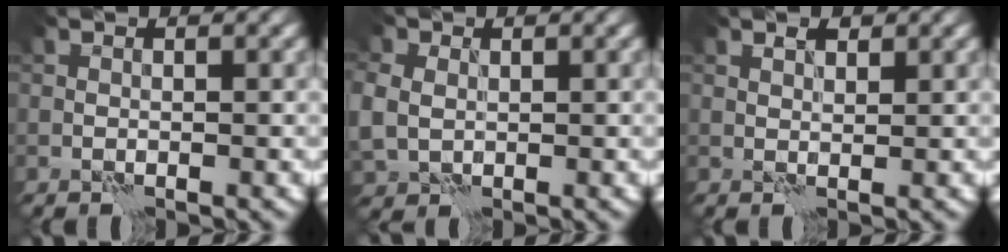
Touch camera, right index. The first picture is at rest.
{"total": 4.0, "force": [0.5, 3.3, 2.1], "torque": [-0.064, 0.009, 0.010]}
{"total": 1.0, "force": [0.7, 0.4, 0.5], "torque": [-0.009, 0.002, 0.014]}